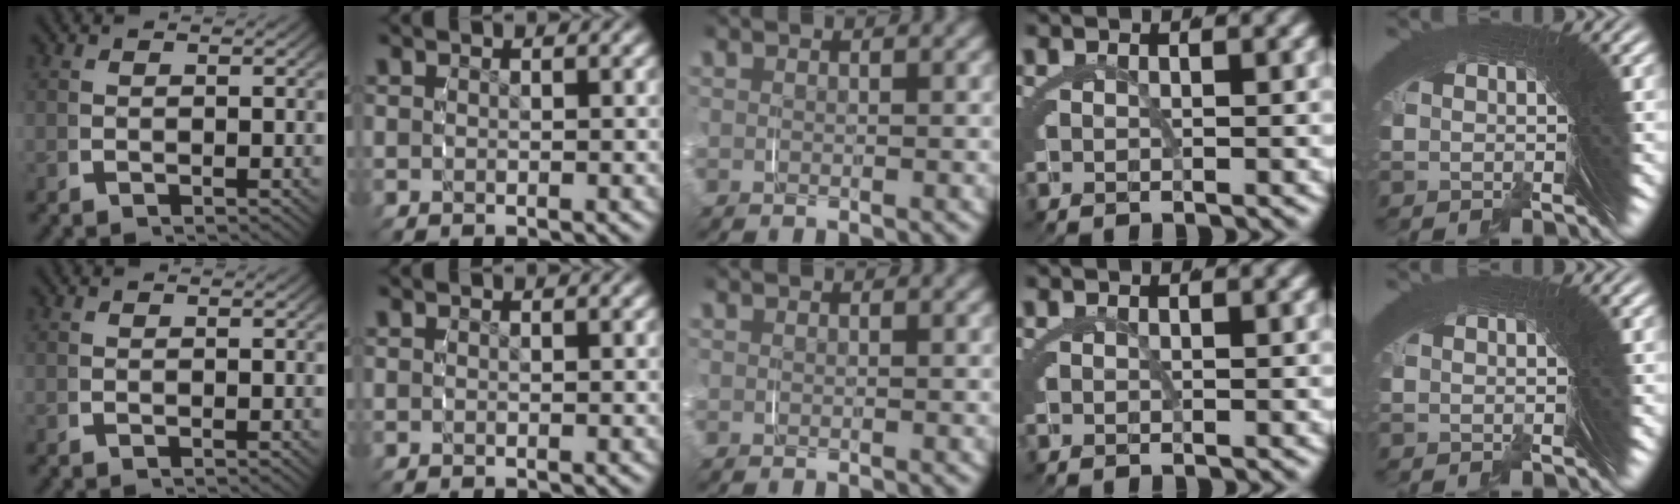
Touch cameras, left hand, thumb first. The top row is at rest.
{}